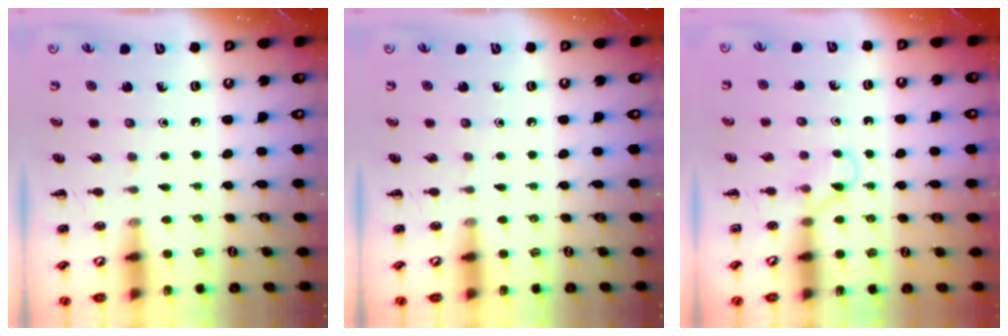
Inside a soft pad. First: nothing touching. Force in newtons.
{"total": 0.0}
{"total": 2.9, "press": 2.8, "slide": 1.0}